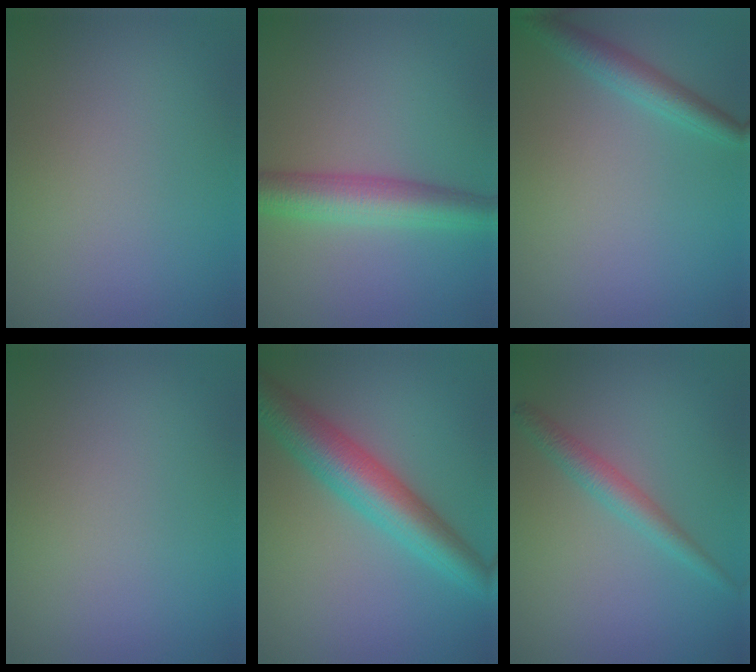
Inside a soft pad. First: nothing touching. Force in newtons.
{"total": 5.0, "press": 5.0, "slide": 0.0}
{"total": 2.5, "press": 2.5, "slide": 0.1}
{"total": 0.0}
{"total": 6.3, "press": 6.3, "slide": 0.1}
{"total": 2.2, "press": 2.2, "slide": 0.0}